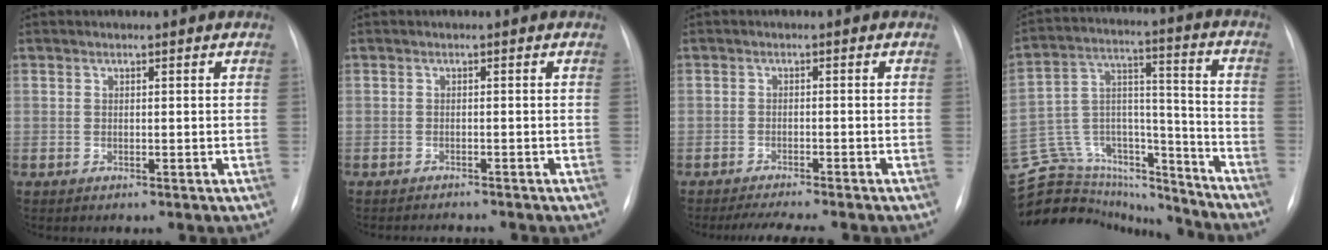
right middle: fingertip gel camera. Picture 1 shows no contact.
{"total": 2.6, "force": [-2.6, 0.1, 0.5], "torque": [-0.004, -0.005, -0.033]}
{"total": 5.8, "force": [-5.0, 0.6, 2.7], "torque": [-0.039, -0.009, -0.077]}
{"total": 22.7, "force": [-21.0, 6.8, 5.1], "torque": [-0.127, 0.050, -0.331]}